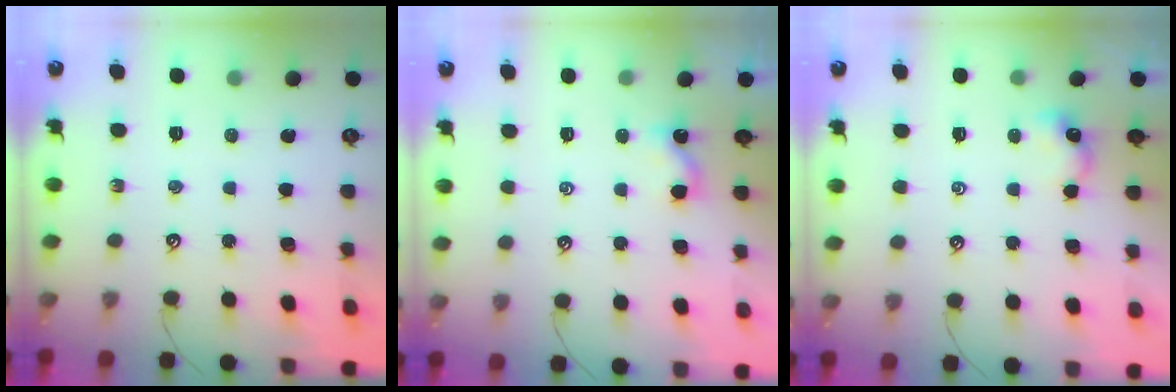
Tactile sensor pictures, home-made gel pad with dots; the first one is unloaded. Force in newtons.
{"total": 2.1, "press": 2.1, "slide": 0.2}
{"total": 0.7, "press": 0.7, "slide": 0.1}